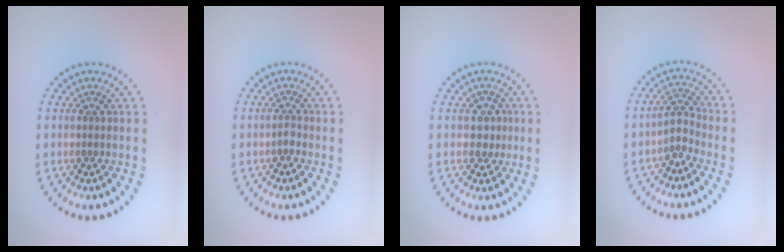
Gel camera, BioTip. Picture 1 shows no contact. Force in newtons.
{"total": 0.8, "press": 0.5, "slide": 0.6}
{"total": 1.9, "press": 1.8, "slide": 0.7}
{"total": 2.1, "press": 1.6, "slide": 1.4}